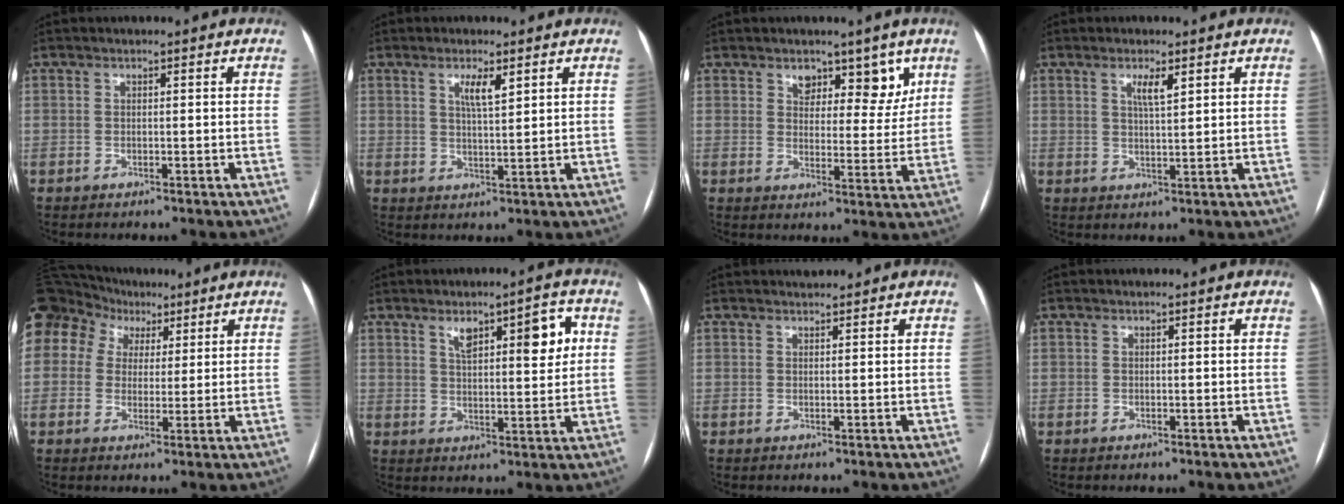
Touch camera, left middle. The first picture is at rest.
{"total": 3.5, "force": [1.9, 0.5, 2.9], "torque": [-0.053, -0.001, 0.033]}
{"total": 6.8, "force": [4.6, 3.7, 3.2], "torque": [-0.019, 0.000, 0.068]}
{"total": 3.0, "force": [1.6, 0.3, 2.5], "torque": [-0.047, -0.001, 0.028]}
{"total": 20.6, "force": [9.3, 16.7, 7.7], "torque": [-0.240, 0.108, 0.180]}
{"total": 8.7, "force": [3.6, 2.5, 7.5], "torque": [-0.105, 0.011, 0.056]}
{"total": 1.4, "force": [1.4, 0.3, 0.1], "torque": [-0.006, 0.010, 0.024]}
{"total": 0.0}